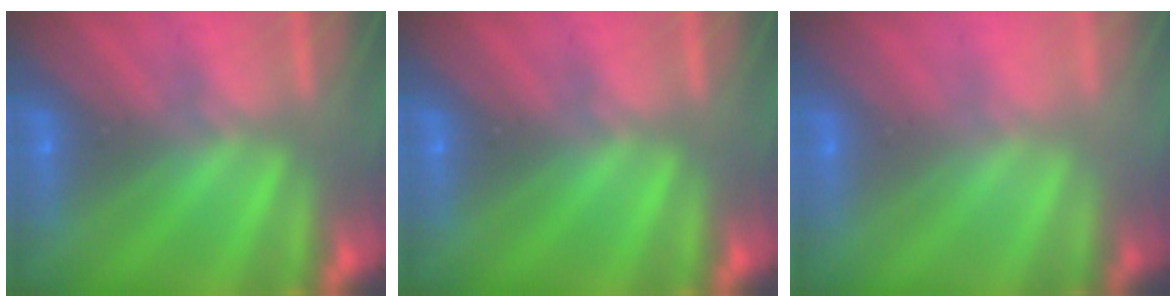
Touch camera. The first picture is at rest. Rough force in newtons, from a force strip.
{"total": 0.0}
{"total": 2.7}